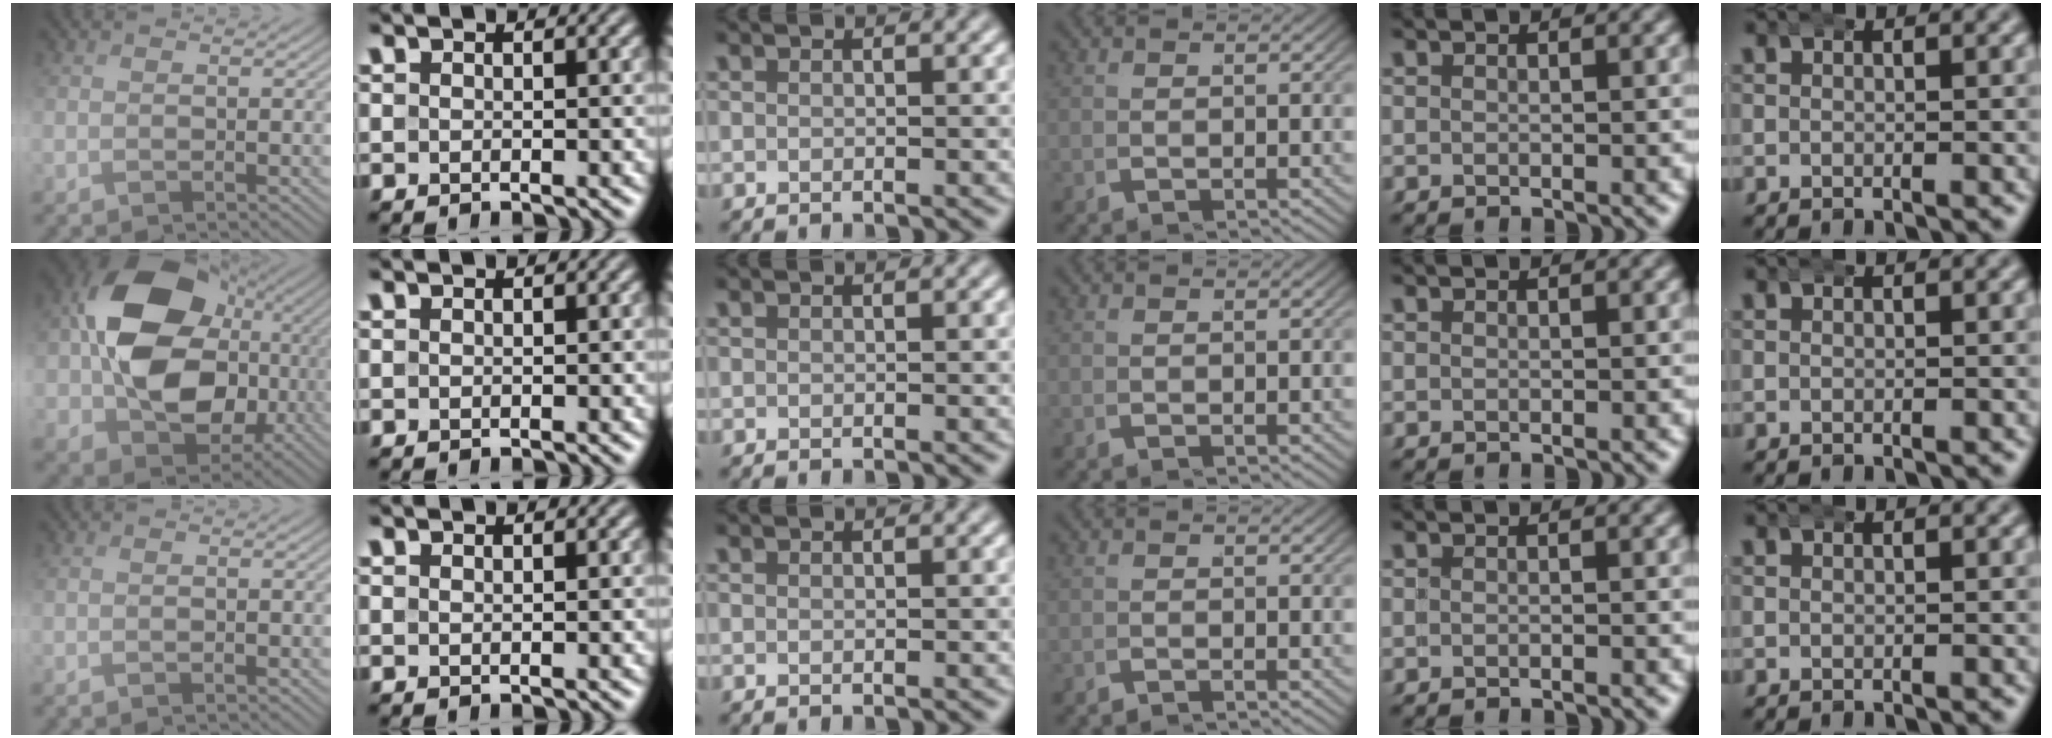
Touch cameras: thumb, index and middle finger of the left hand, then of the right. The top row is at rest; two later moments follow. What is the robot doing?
{"motion": "wrap", "object": "bandana"}